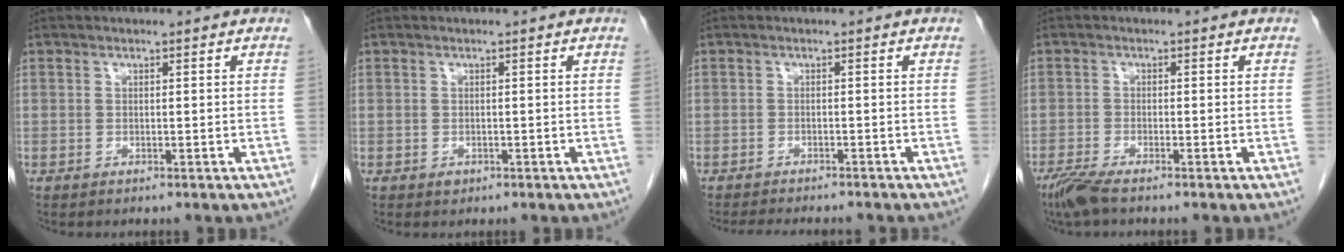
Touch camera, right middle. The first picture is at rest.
{"total": 0.7, "force": [-0.4, 0.6, 0.3], "torque": [-0.003, 0.002, -0.003]}
{"total": 7.7, "force": [-7.0, 1.3, 2.9], "torque": [-0.041, -0.011, -0.093]}
{"total": 3.7, "force": [-2.9, 0.3, 2.3], "torque": [-0.050, -0.010, -0.059]}